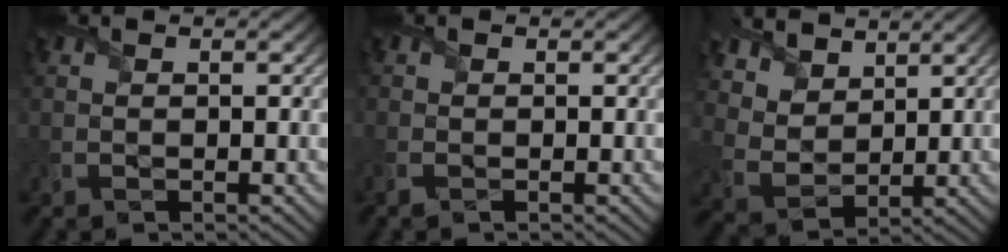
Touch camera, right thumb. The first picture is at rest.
{"total": 1.1, "force": [-0.5, 0.6, 0.8], "torque": [-0.024, -0.004, -0.012]}
{"total": 6.6, "force": [4.7, 3.9, 2.5], "torque": [-0.078, -0.005, 0.089]}